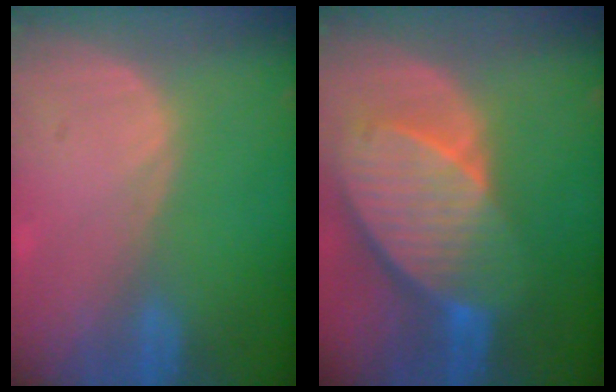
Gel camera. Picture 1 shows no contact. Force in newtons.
{"total": 10.3, "press": 9.0, "slide": 5.0}